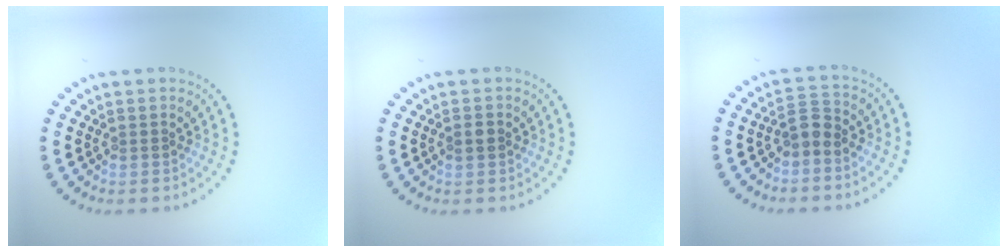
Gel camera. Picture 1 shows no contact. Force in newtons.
{"total": 1.4, "press": 1.4, "slide": 0.1}
{"total": 1.8, "press": 1.5, "slide": 1.0}